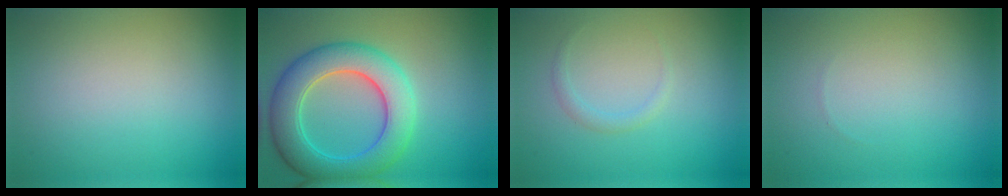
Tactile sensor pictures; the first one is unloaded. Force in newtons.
{"total": 7.4, "press": 7.4, "slide": 0.5}
{"total": 0.9, "press": 0.9, "slide": 0.1}
{"total": 0.0}